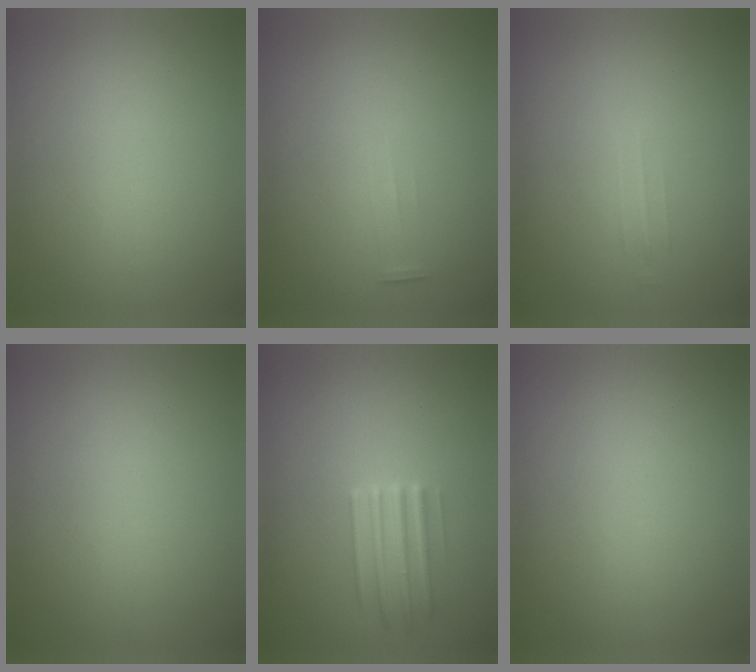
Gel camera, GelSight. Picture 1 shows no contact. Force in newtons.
{"total": 1.2}
{"total": 1.3}
{"total": 0.0}
{"total": 2.4}
{"total": 1.2}